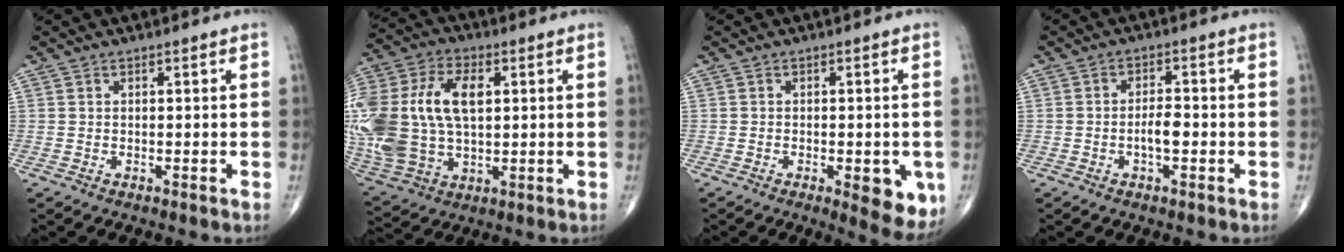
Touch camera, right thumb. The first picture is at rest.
{"total": 26.2, "force": [3.3, 16.1, 20.4], "torque": [-0.486, 0.017, 0.073]}
{"total": 8.4, "force": [-2.7, 3.1, 7.4], "torque": [-0.072, -0.009, -0.027]}
{"total": 3.7, "force": [-1.0, 1.5, 3.2], "torque": [-0.052, 0.010, -0.020]}